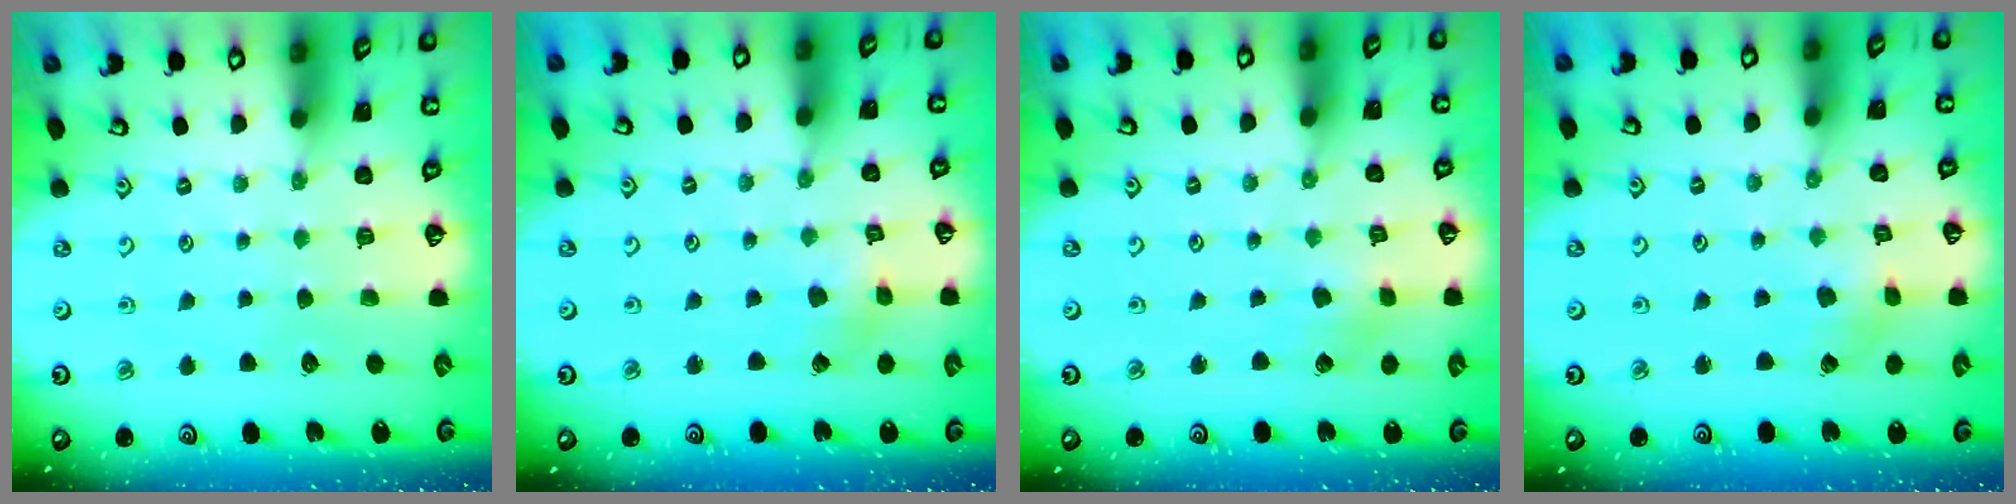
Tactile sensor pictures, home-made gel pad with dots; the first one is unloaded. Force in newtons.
{"total": 2.4, "press": 2.4, "slide": 0.2}
{"total": 2.7, "press": 2.7, "slide": 0.3}
{"total": 2.1, "press": 2.1, "slide": 0.3}